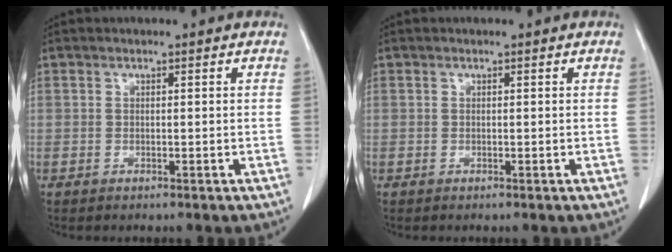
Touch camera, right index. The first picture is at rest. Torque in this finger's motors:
{"motor_torque": [-0.01, 0.01, 0.00, 0.00]}